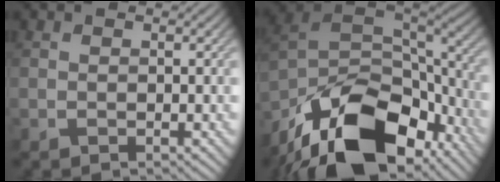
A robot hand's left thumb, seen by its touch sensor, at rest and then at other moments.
{"total": 18.2, "force": [-11.0, 8.9, 11.5], "torque": [-0.254, -0.039, -0.177]}